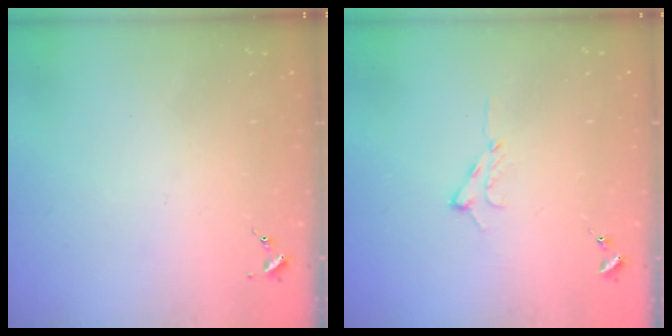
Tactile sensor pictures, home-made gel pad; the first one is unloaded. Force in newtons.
{"total": 7.4, "press": 7.3, "slide": 0.8}